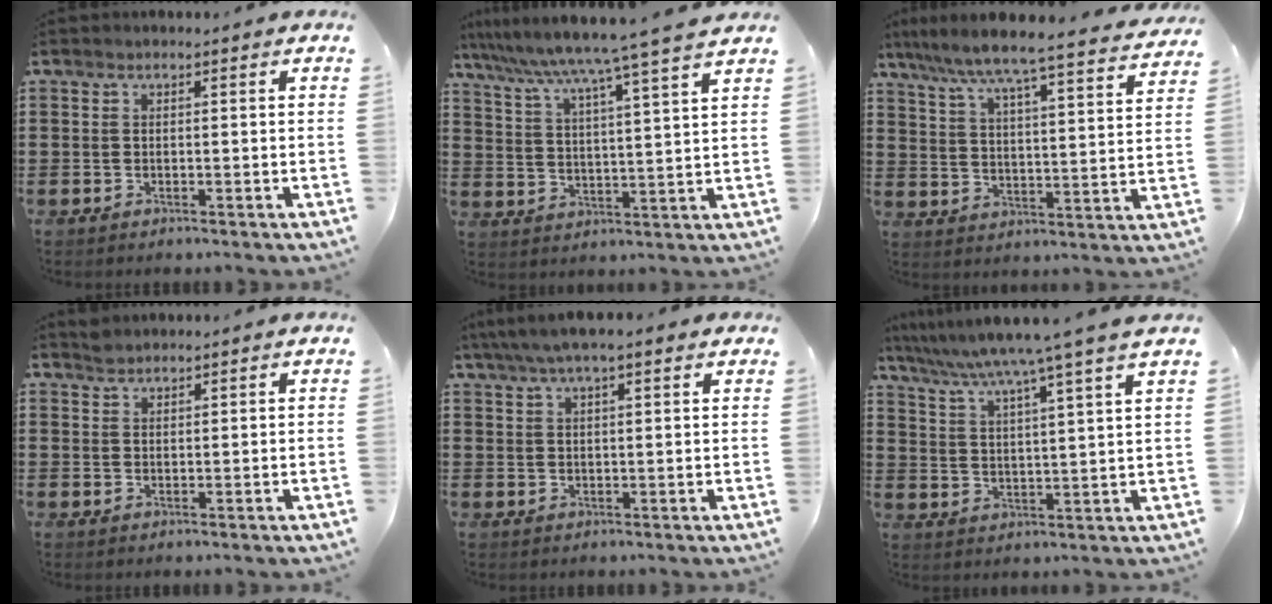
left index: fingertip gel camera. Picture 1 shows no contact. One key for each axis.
{"total": 6.4, "fx": 5.6, "fy": -1.4, "fz": 2.7, "tx": -0.076, "ty": -0.046, "tz": 0.086}
{"total": 5.8, "fx": 5.3, "fy": -0.8, "fz": 2.1, "tx": -0.068, "ty": -0.046, "tz": 0.082}
{"total": 1.4, "fx": 1.3, "fy": 0.3, "fz": 0.0, "tx": -0.003, "ty": 0.000, "tz": 0.026}
{"total": 4.1, "fx": 2.8, "fy": 1.3, "fz": 2.7, "tx": -0.058, "ty": 0.004, "tz": 0.049}
{"total": 6.5, "fx": 5.4, "fy": -1.7, "fz": 3.1, "tx": -0.080, "ty": -0.040, "tz": 0.086}